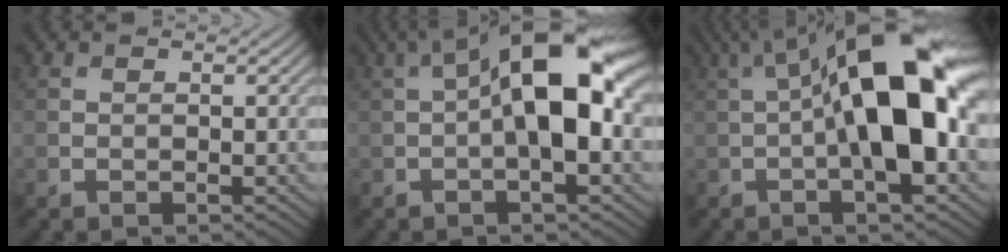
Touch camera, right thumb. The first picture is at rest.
{"total": 14.0, "force": [1.7, 5.6, 12.7], "torque": [-0.213, 0.020, 0.019]}
{"total": 17.0, "force": [1.4, 6.0, 15.9], "torque": [-0.250, 0.043, 0.005]}